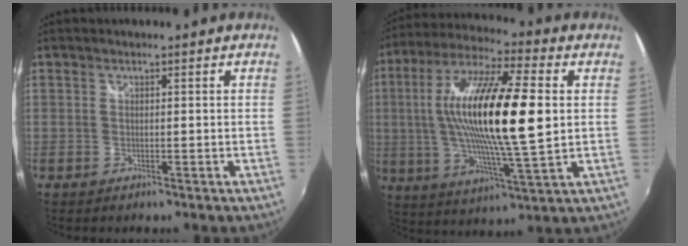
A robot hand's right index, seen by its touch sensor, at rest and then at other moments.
{"total": 21.8, "force": [2.2, 3.9, 21.3], "torque": [-0.390, 0.006, 0.030]}